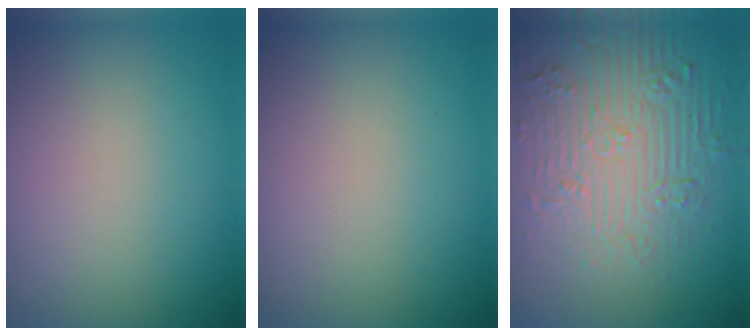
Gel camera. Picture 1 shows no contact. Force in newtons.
{"total": 0.0}
{"total": 7.8, "press": 7.6, "slide": 1.9}